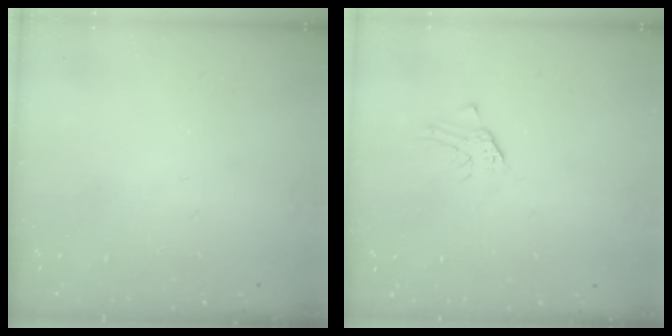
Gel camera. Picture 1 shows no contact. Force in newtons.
{"total": 1.2, "press": 1.2, "slide": 0.2}